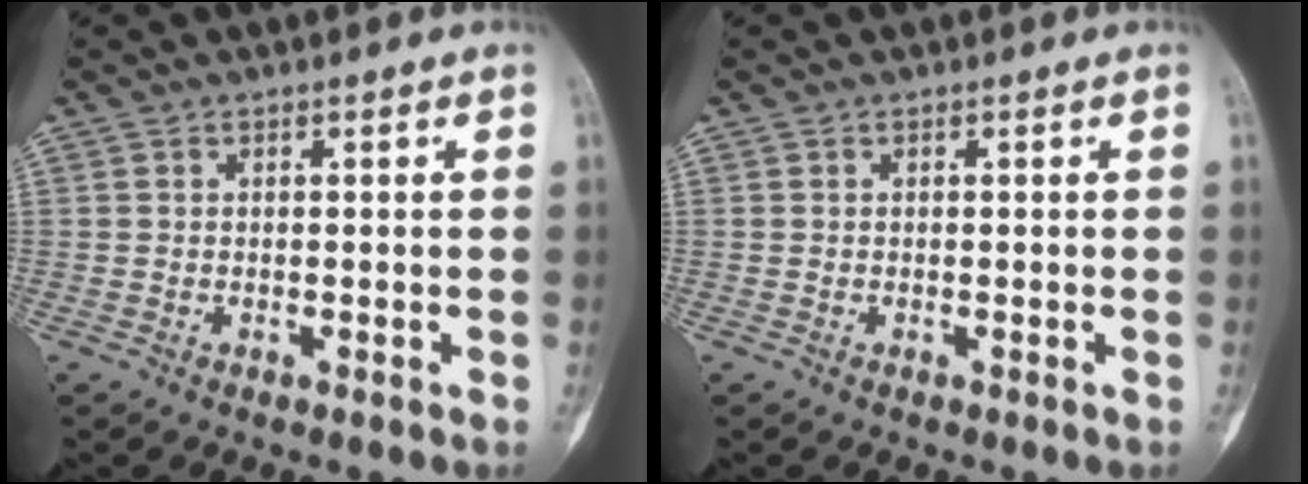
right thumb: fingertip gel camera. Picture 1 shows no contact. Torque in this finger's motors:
{"motor_torque": [0.01, 0.34, 0.13, 0.00, 0.01]}